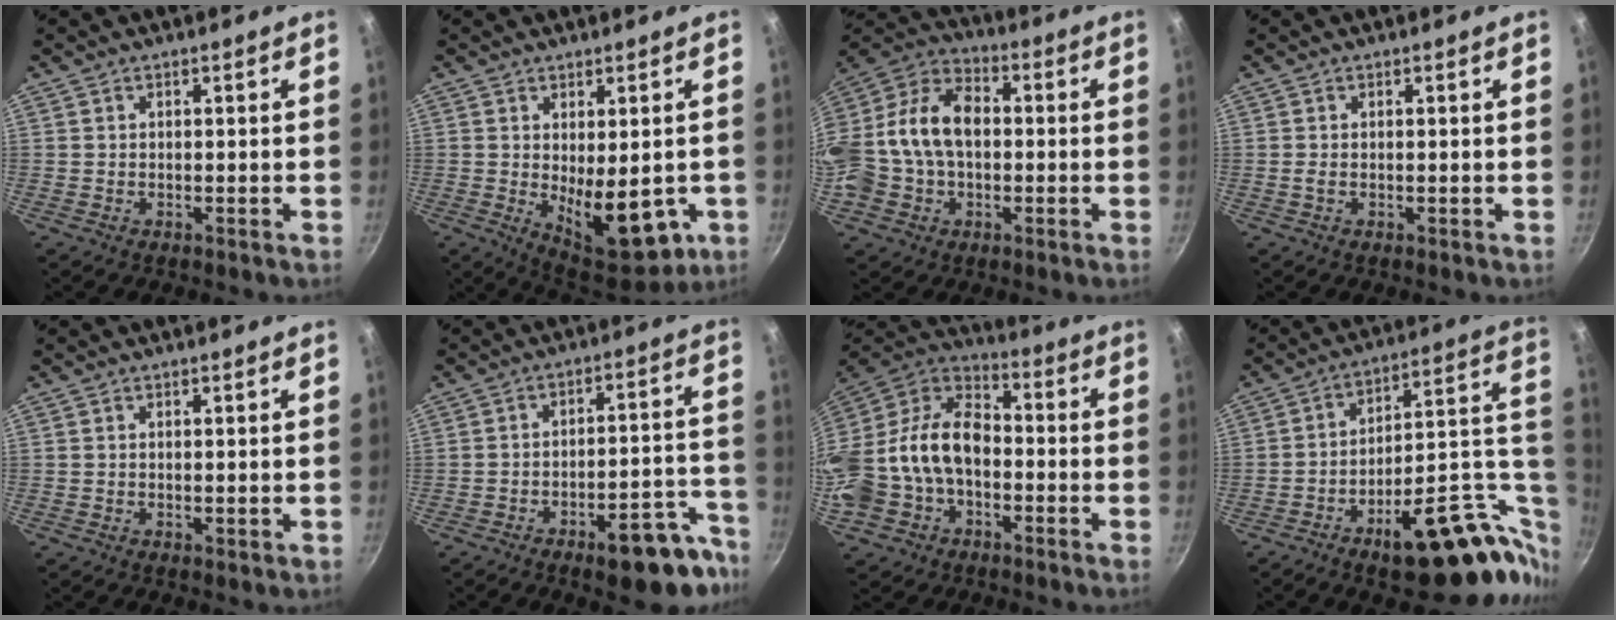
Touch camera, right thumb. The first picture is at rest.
{"total": 13.4, "force": [-2.5, 6.4, 11.5], "torque": [-0.138, -0.020, -0.013]}
{"total": 18.4, "force": [-0.3, 13.1, 12.9], "torque": [-0.231, 0.048, -0.019]}
{"total": 0.7, "force": [-0.1, 0.1, 0.7], "torque": [-0.015, -0.001, -0.003]}
{"total": 0.6, "force": [0.2, 0.2, 0.5], "torque": [-0.008, -0.004, 0.002]}
{"total": 15.3, "force": [-9.6, 5.4, 10.6], "torque": [-0.076, 0.069, -0.127]}
{"total": 20.7, "force": [-3.4, 14.7, 14.1], "torque": [-0.277, 0.061, -0.071]}
{"total": 25.8, "force": [-6.1, 11.9, 22.1], "torque": [-0.256, 0.029, -0.072]}